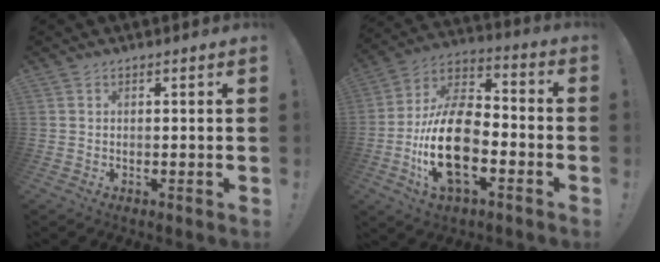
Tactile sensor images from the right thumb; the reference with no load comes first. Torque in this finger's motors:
{"motor_torque": [2.35, 2.66, 0.37, -0.13, 0.66]}